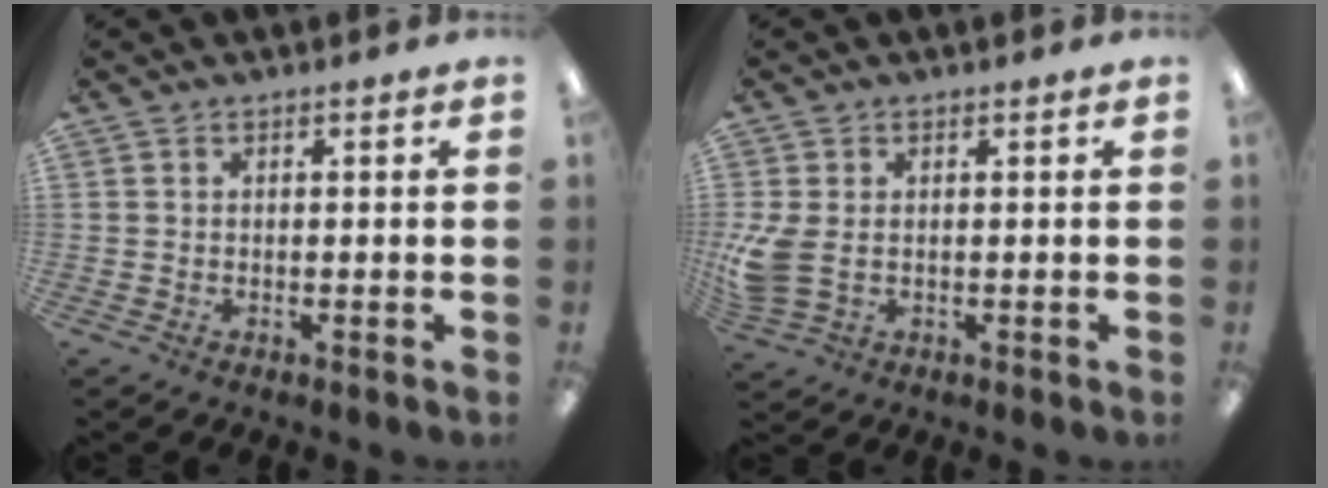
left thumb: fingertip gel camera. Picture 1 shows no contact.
{"total": 6.2, "force": [0.0, 4.1, 4.6], "torque": [-0.106, -0.004, -0.003]}